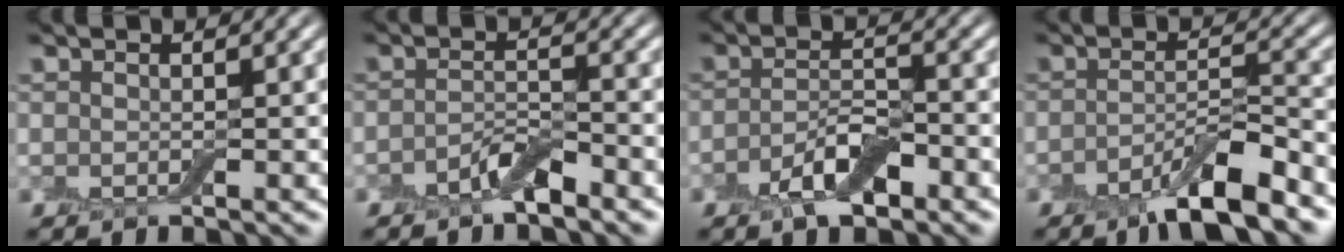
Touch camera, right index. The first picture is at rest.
{"total": 2.6, "force": [-1.8, 0.8, 1.7], "torque": [-0.032, 0.006, -0.036]}
{"total": 3.9, "force": [-2.2, 1.6, 2.8], "torque": [-0.049, 0.006, -0.043]}
{"total": 5.7, "force": [-3.8, 1.2, 4.1], "torque": [-0.063, 0.001, -0.068]}